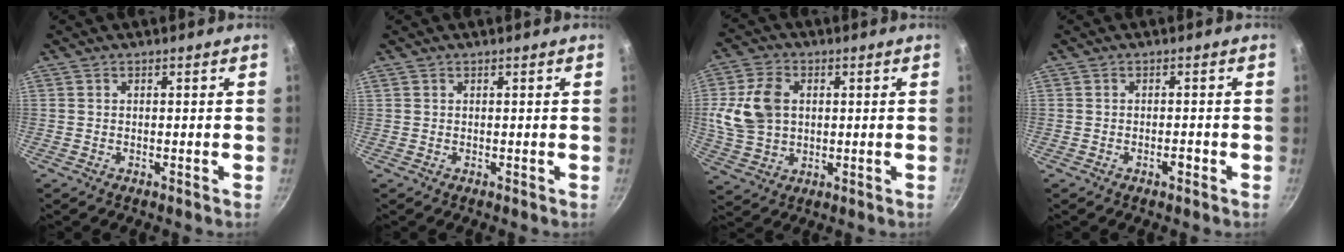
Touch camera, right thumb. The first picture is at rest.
{"total": 0.0}
{"total": 11.5, "force": [1.7, 8.3, 7.7], "torque": [-0.138, 0.003, 0.036]}
{"total": 1.5, "force": [-0.8, 0.7, 1.1], "torque": [-0.014, 0.008, -0.013]}